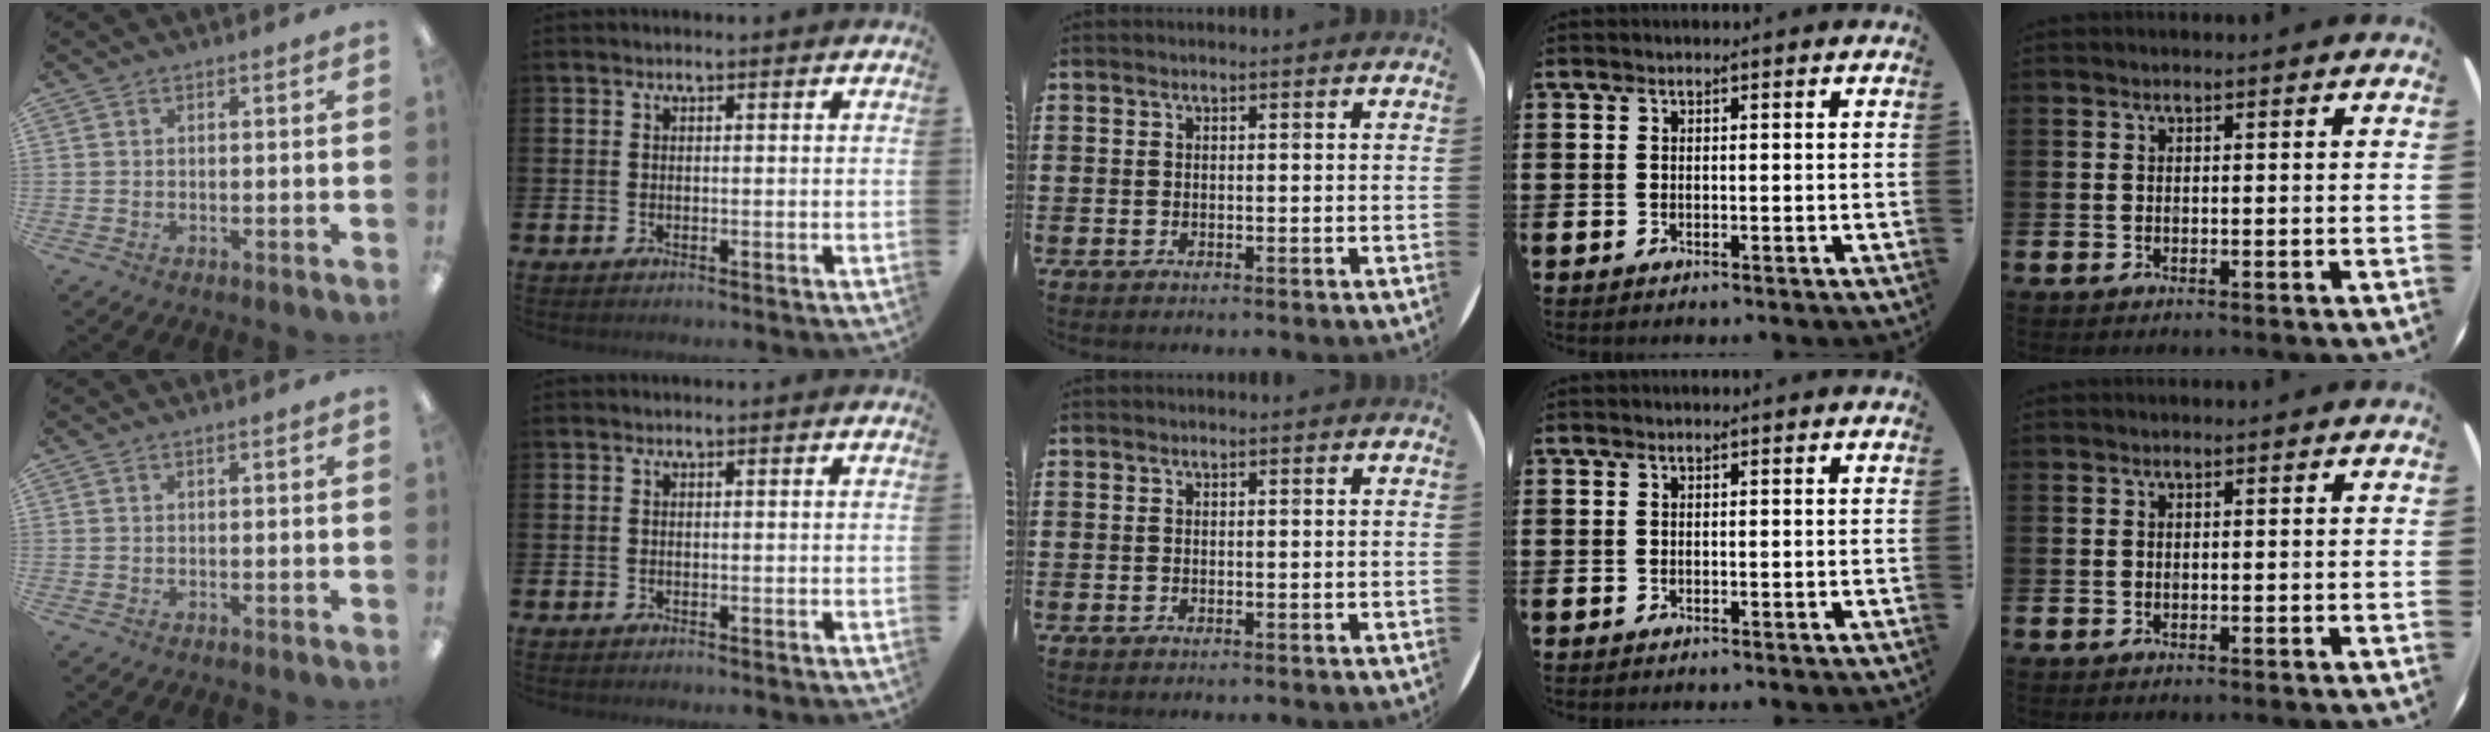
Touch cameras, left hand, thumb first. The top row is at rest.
{}